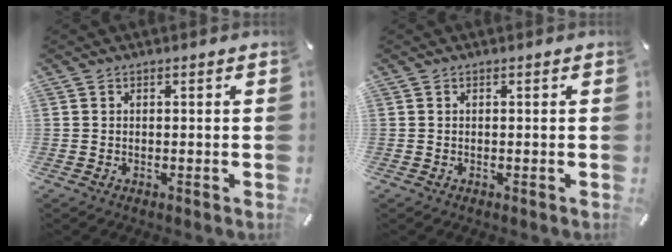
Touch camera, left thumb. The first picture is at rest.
{"total": 0.0}